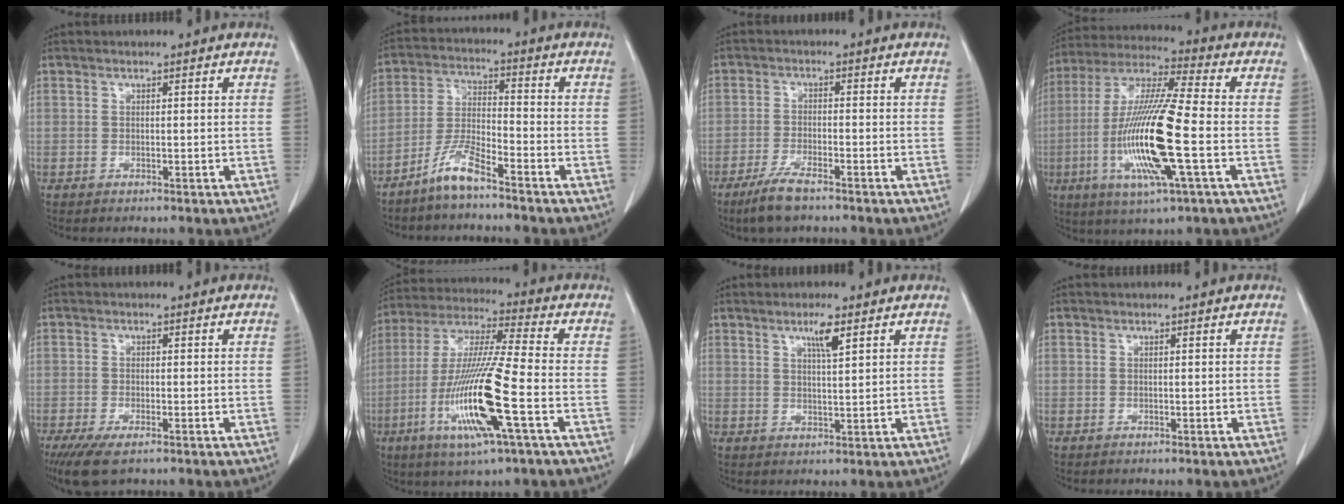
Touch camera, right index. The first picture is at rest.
{"total": 6.6, "force": [-5.1, 0.6, 4.1], "torque": [-0.094, -0.012, -0.104]}
{"total": 5.2, "force": [-3.8, 0.8, 3.4], "torque": [-0.079, -0.012, -0.068]}
{"total": 17.8, "force": [-4.0, 1.1, 17.3], "torque": [-0.358, -0.016, -0.079]}
{"total": 5.7, "force": [-3.8, 1.5, 3.9], "torque": [-0.071, -0.017, -0.059]}
{"total": 16.7, "force": [-5.4, 0.3, 15.9], "torque": [-0.326, -0.019, -0.104]}
{"total": 3.5, "force": [2.0, 0.1, 2.9], "torque": [-0.053, -0.003, 0.036]}
{"total": 0.0}